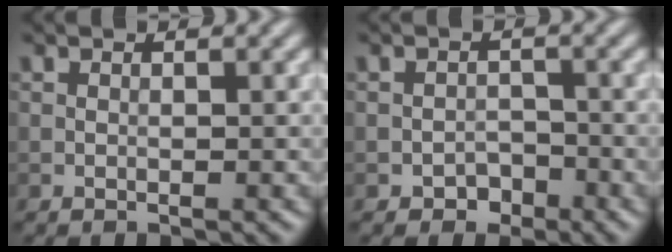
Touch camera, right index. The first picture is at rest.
{"total": 1.9, "force": [-1.2, 1.3, 0.5], "torque": [0.001, 0.004, -0.023]}